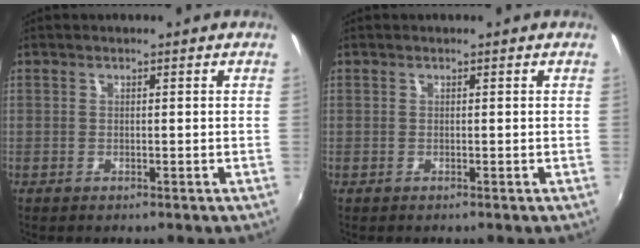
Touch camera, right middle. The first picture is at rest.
{"total": 0.0}